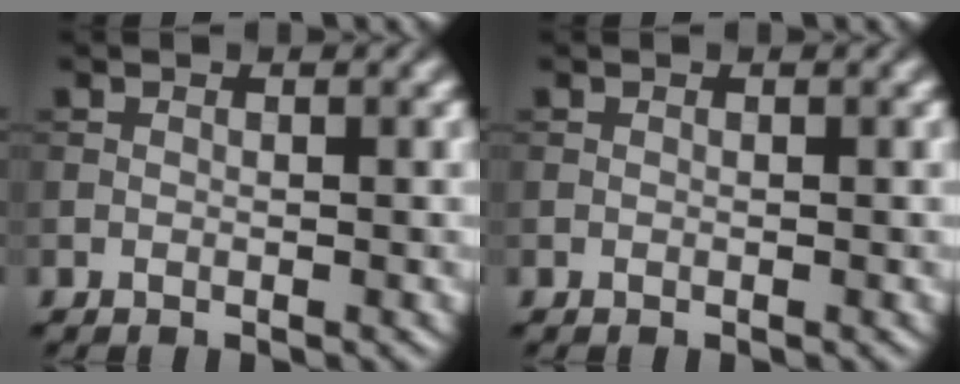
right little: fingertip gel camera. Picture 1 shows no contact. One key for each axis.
{"total": 0.0}